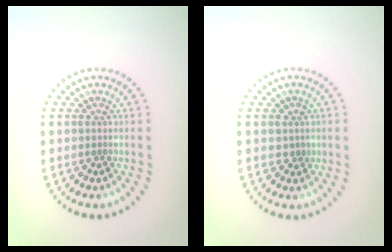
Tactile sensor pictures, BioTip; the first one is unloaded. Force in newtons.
{"total": 1.1, "press": 0.9, "slide": 0.5}